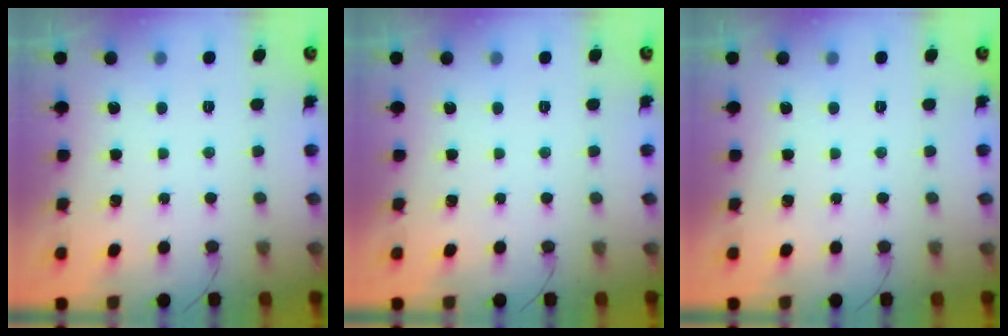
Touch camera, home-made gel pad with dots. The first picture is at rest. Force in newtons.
{"total": 0.0}
{"total": 0.0}